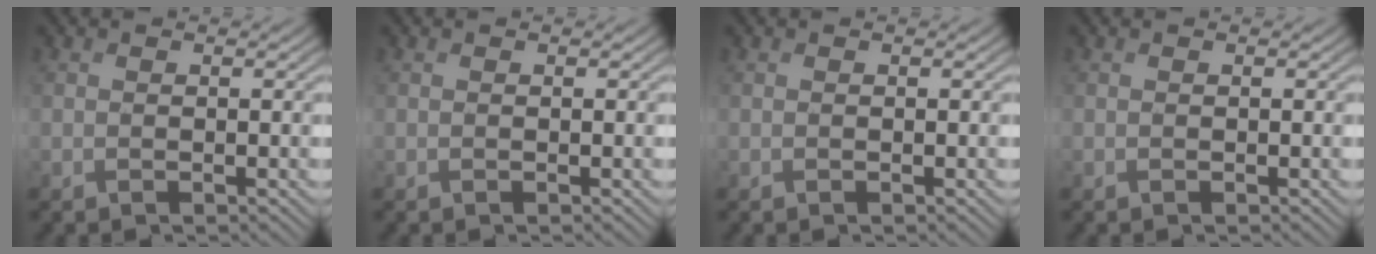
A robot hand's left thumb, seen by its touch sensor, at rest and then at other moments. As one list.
[{"total": 0.0}, {"total": 0.0}, {"total": 0.0}]